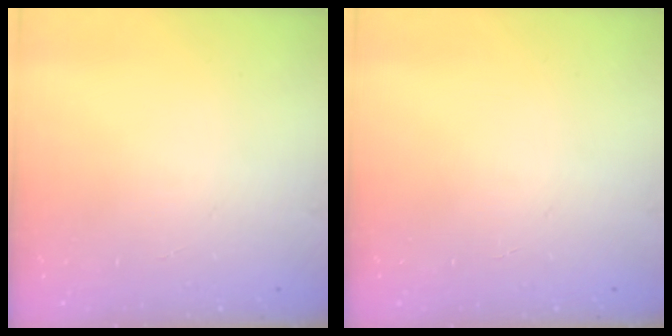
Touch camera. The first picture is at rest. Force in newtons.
{"total": 0.0}